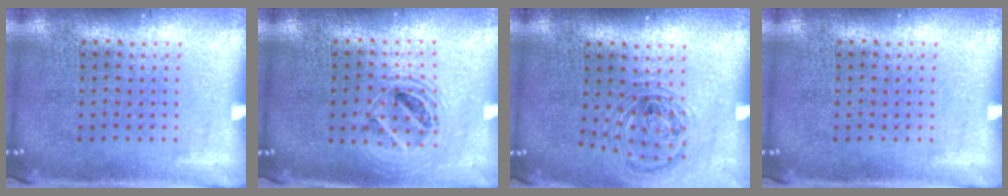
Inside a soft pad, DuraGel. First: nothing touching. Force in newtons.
{"total": 1.5, "press": 1.4, "slide": 0.7}
{"total": 1.1, "press": 1.0, "slide": 0.3}
{"total": 0.0}